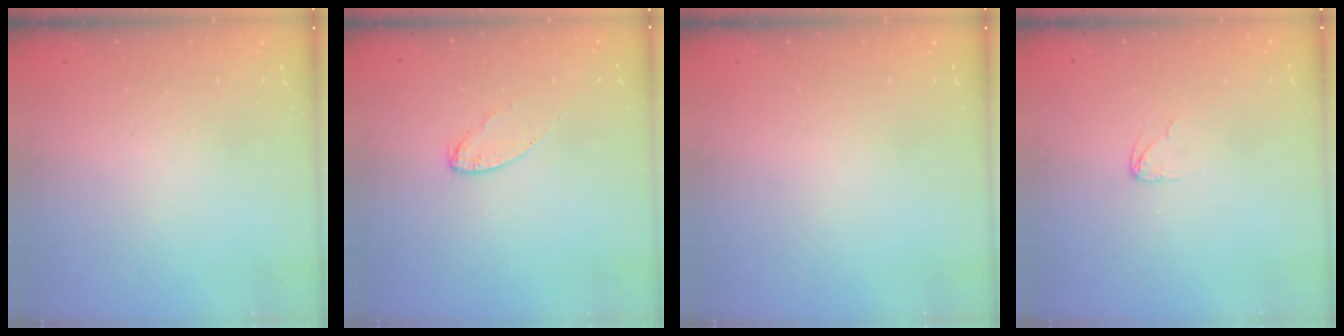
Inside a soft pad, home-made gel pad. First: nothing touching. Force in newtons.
{"total": 5.4, "press": 5.4, "slide": 0.6}
{"total": 0.0}
{"total": 2.7, "press": 2.7, "slide": 0.2}